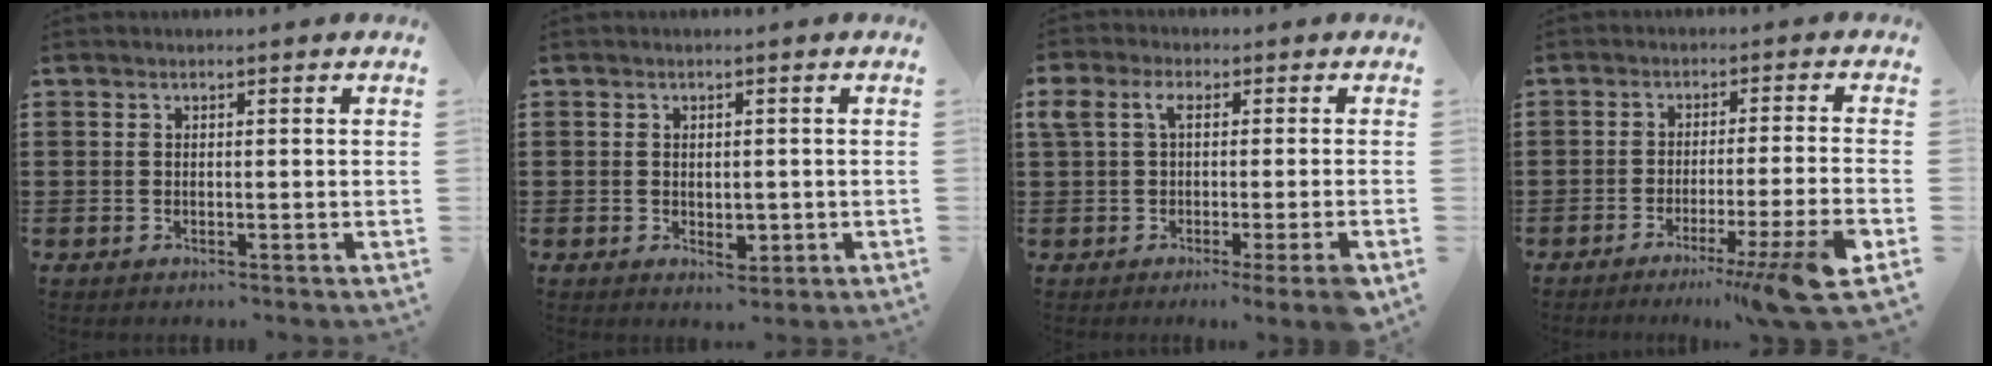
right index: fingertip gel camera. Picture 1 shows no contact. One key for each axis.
{"total": 1.9, "fx": -0.2, "fy": 1.5, "fz": 1.2, "tx": -0.013, "ty": 0.001, "tz": -0.005}
{"total": 5.5, "fx": -0.5, "fy": 0.9, "fz": 5.4, "tx": -0.102, "ty": -0.004, "tz": -0.010}
{"total": 8.4, "fx": -5.0, "fy": -1.0, "fz": 6.7, "tx": -0.104, "ty": -0.017, "tz": -0.089}